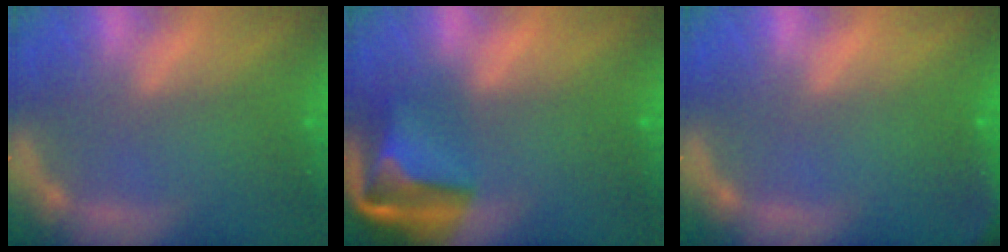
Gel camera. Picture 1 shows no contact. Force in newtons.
{"total": 8.4}
{"total": 4.4}